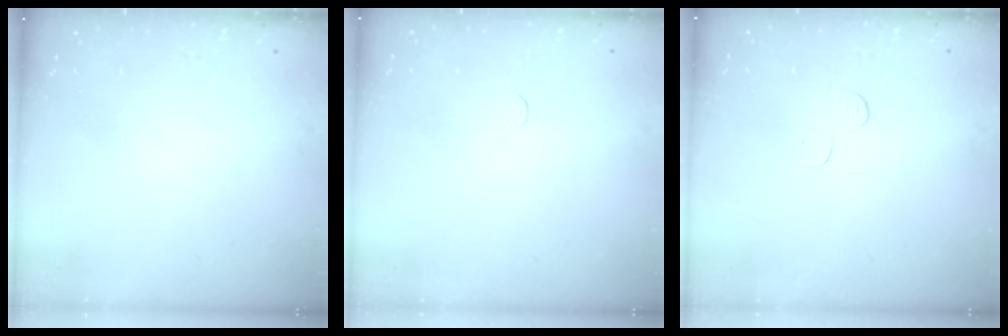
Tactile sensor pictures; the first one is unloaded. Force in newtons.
{"total": 2.4, "press": 2.4, "slide": 0.3}
{"total": 3.9, "press": 3.9, "slide": 0.4}